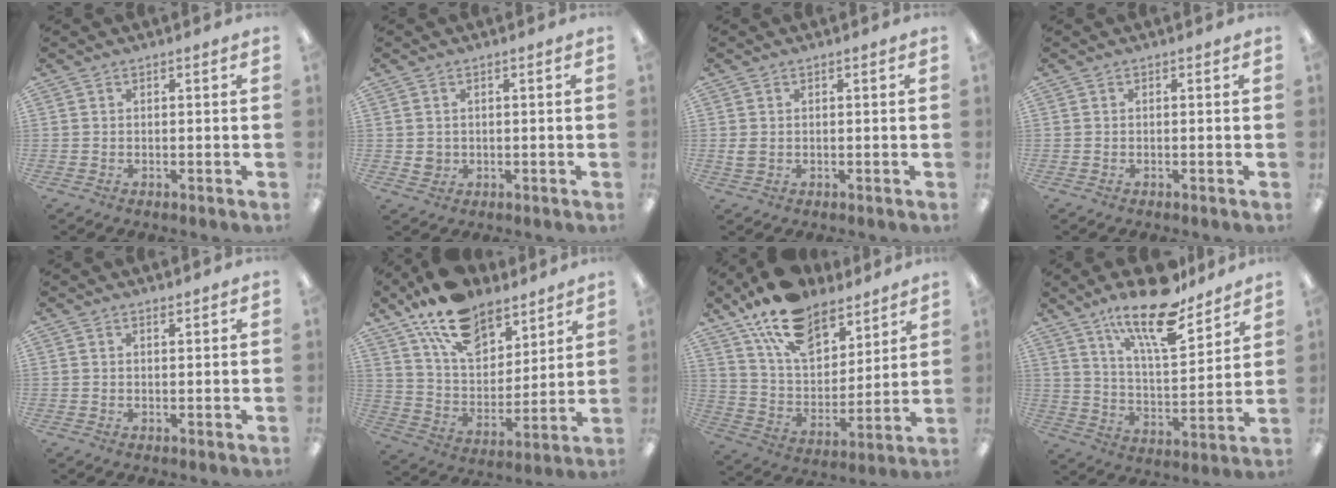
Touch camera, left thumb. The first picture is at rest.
{"total": 2.0, "force": [0.6, 1.9, 0.5], "torque": [-0.002, 0.000, 0.007]}
{"total": 1.9, "force": [0.4, 1.5, 1.1], "torque": [-0.021, 0.004, 0.008]}
{"total": 0.0}
{"total": 1.0, "force": [1.0, 0.3, 0.2], "torque": [0.004, -0.003, 0.017]}
{"total": 18.1, "force": [13.1, 9.4, 8.2], "torque": [-0.156, -0.069, 0.240]}
{"total": 18.0, "force": [13.4, 9.0, 8.0], "torque": [-0.156, -0.073, 0.244]}
{"total": 18.4, "force": [13.9, 5.6, 10.6], "torque": [-0.177, -0.085, 0.232]}